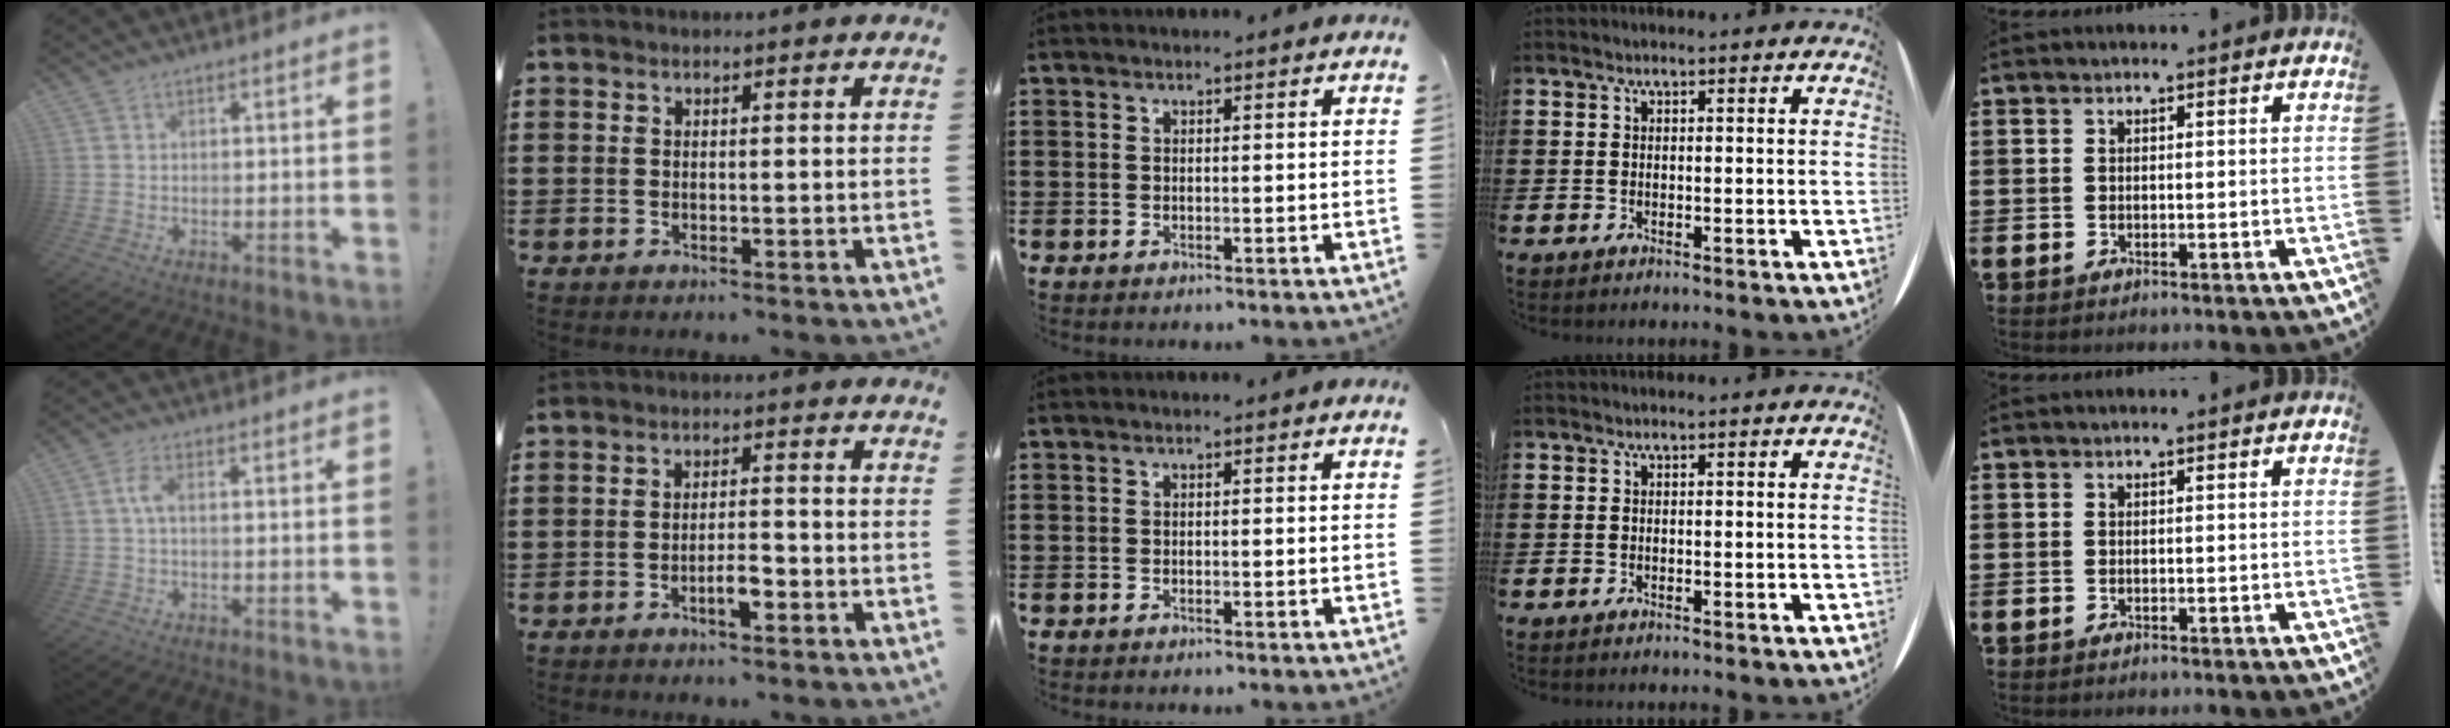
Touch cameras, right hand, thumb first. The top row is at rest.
{"thumb": {"total": 3.8, "force": [0.1, 1.1, 3.7], "torque": [-0.075, 0.001, -0.001]}, "index": {"total": 3.5, "force": [-1.7, 1.0, 2.9], "torque": [-0.056, 0.003, -0.033]}}